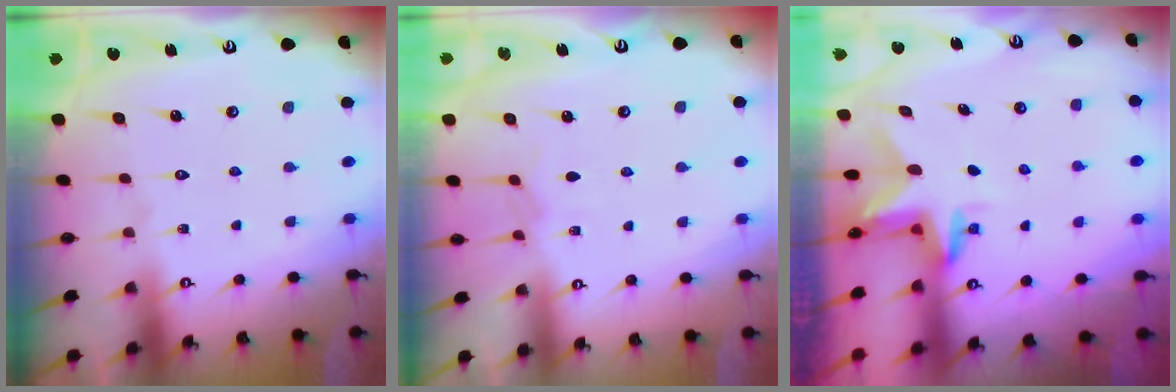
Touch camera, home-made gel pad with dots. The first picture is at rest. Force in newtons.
{"total": 3.8, "press": 3.7, "slide": 0.6}
{"total": 2.9, "press": 2.9, "slide": 0.3}